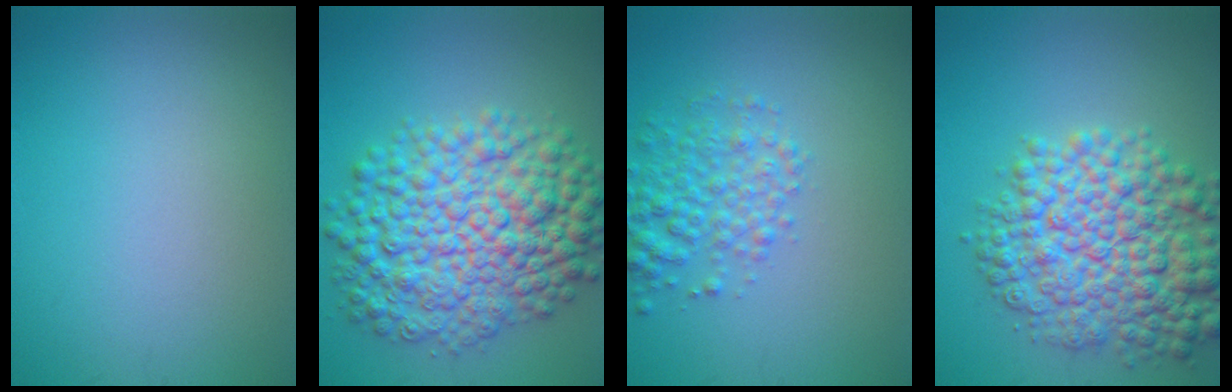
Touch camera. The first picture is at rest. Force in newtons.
{"total": 10.8, "press": 10.8, "slide": 0.1}
{"total": 3.7, "press": 3.7, "slide": 0.1}
{"total": 9.9, "press": 9.9, "slide": 0.2}